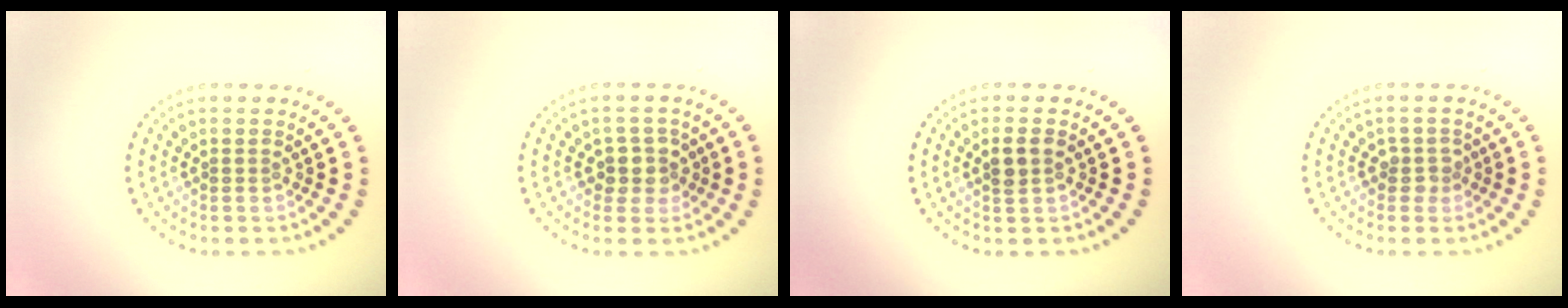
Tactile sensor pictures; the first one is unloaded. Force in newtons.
{"total": 2.3, "press": 2.0, "slide": 1.1}
{"total": 1.7, "press": 1.6, "slide": 0.5}
{"total": 1.4, "press": 1.1, "slide": 0.9}